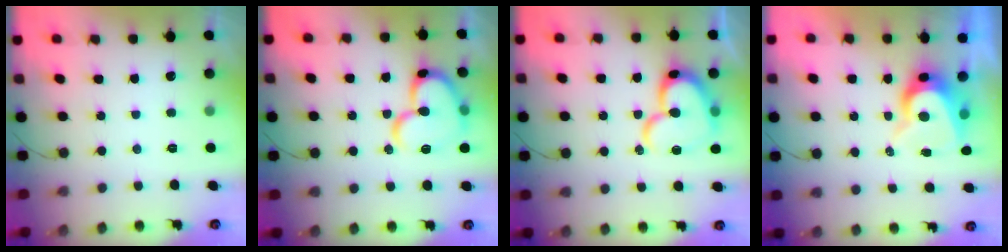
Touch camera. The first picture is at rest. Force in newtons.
{"total": 18.2, "press": 18.1, "slide": 2.0}
{"total": 17.3, "press": 17.2, "slide": 1.5}
{"total": 8.3, "press": 8.2, "slide": 0.8}